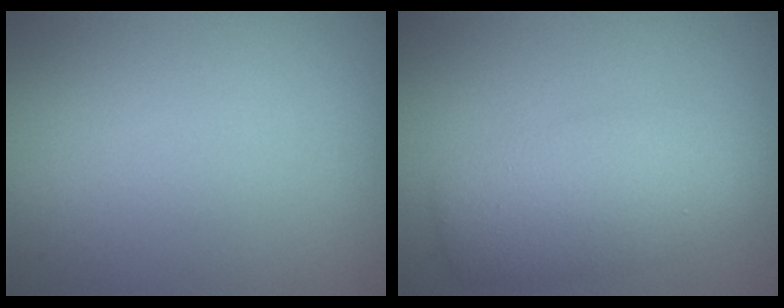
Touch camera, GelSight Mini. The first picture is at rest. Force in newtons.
{"total": 5.1, "press": 5.1, "slide": 0.1}